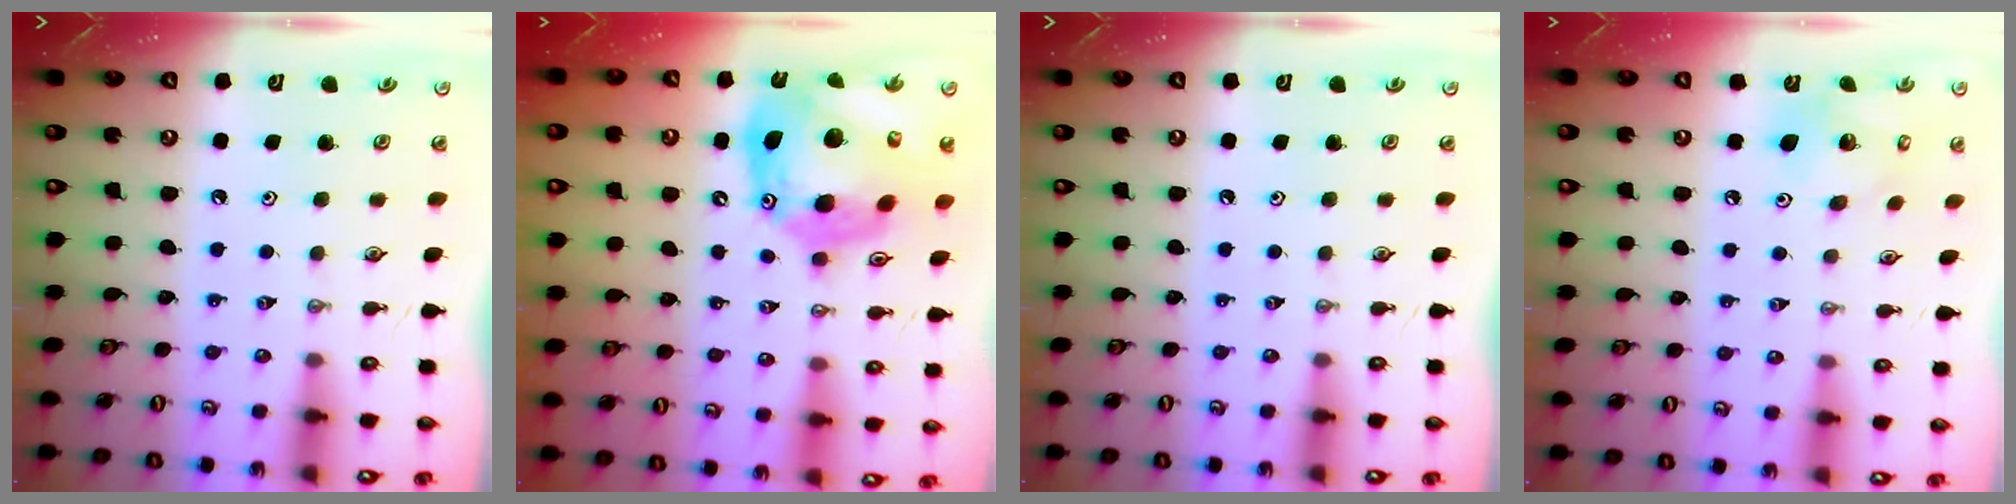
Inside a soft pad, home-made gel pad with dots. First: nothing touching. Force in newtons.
{"total": 23.3, "press": 23.2, "slide": 2.2}
{"total": 0.0}
{"total": 11.6, "press": 11.3, "slide": 2.5}